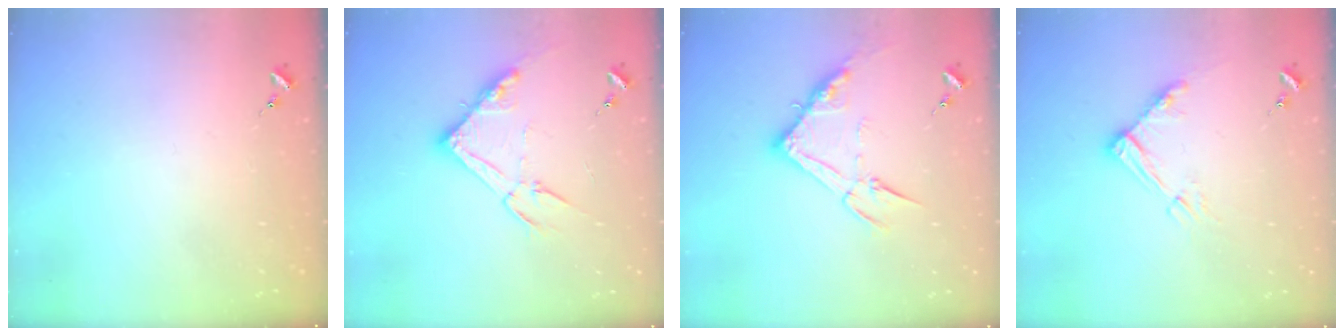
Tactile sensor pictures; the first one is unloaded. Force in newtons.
{"total": 14.8, "press": 14.8, "slide": 0.4}
{"total": 13.3, "press": 13.3, "slide": 1.0}
{"total": 9.8, "press": 9.8, "slide": 1.0}